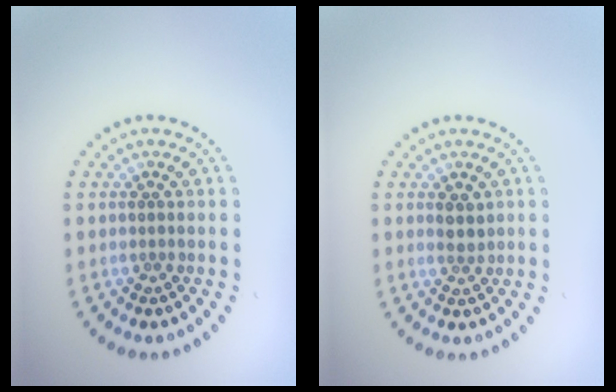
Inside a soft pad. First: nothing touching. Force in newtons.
{"total": 1.5, "press": 1.4, "slide": 0.5}